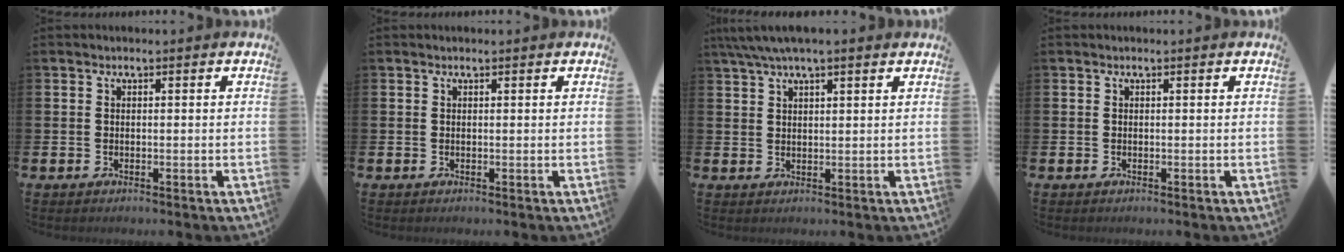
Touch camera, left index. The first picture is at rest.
{"total": 0.0}
{"total": 4.1, "force": [3.3, 0.7, 2.4], "torque": [-0.060, 0.002, 0.061]}
{"total": 0.0}